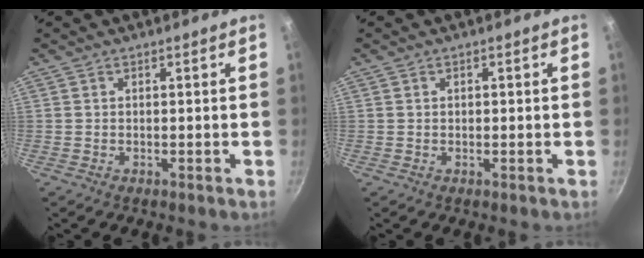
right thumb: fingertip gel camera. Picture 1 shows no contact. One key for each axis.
{"total": 0.5, "fx": 0.1, "fy": 0.4, "fz": 0.2, "tx": 0.000, "ty": 0.004, "tz": 0.002}